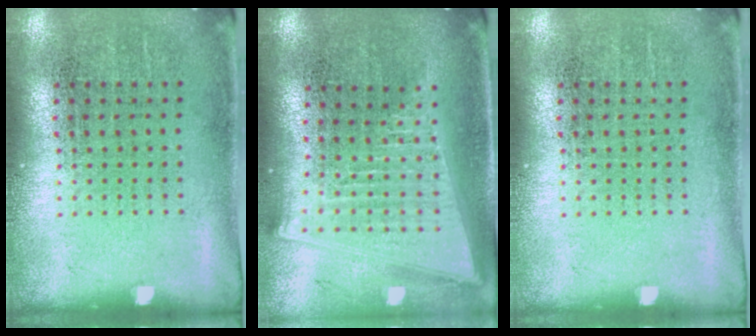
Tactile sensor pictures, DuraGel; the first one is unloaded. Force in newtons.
{"total": 2.1, "press": 1.7, "slide": 1.1}
{"total": 0.0}